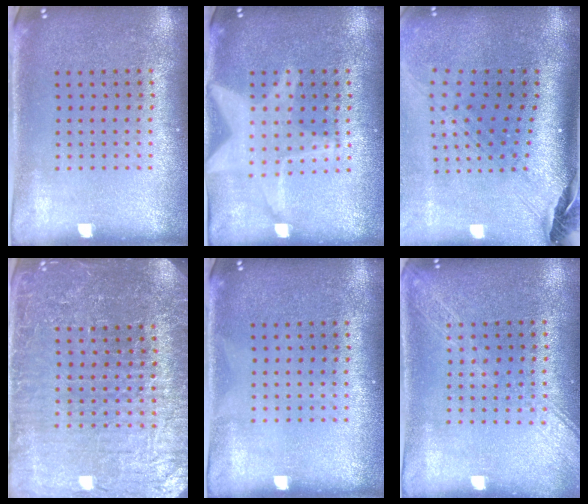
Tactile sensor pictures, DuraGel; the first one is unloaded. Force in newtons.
{"total": 3.1, "press": 3.1, "slide": 0.3}
{"total": 2.9, "press": 2.2, "slide": 2.0}
{"total": 4.7, "press": 4.4, "slide": 1.6}
{"total": 0.0}
{"total": 1.6, "press": 1.6, "slide": 0.4}